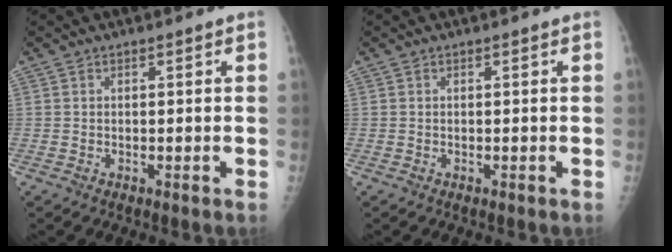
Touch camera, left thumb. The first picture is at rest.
{"total": 0.0}